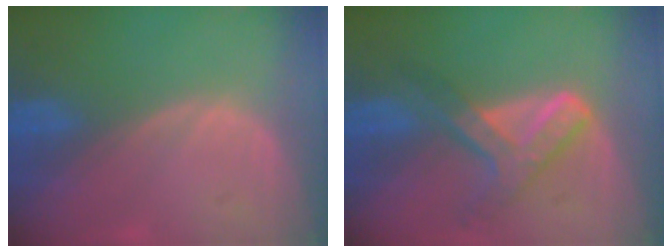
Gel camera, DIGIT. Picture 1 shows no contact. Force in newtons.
{"total": 7.2, "press": 6.2, "slide": 3.8}